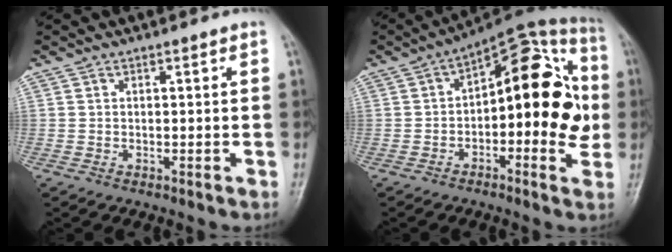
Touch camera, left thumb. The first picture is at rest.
{"total": 20.0, "force": [0.0, 9.4, 17.6], "torque": [-0.206, 0.042, -0.010]}